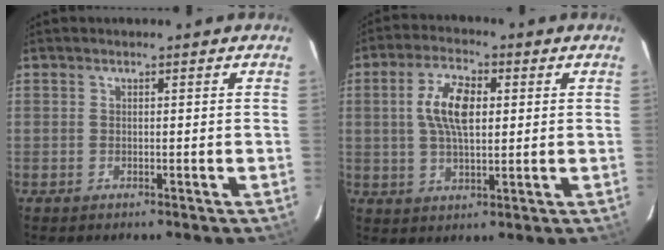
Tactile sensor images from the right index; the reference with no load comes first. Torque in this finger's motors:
{"motor_torque": [0.60, -0.09, 0.69, 0.14]}